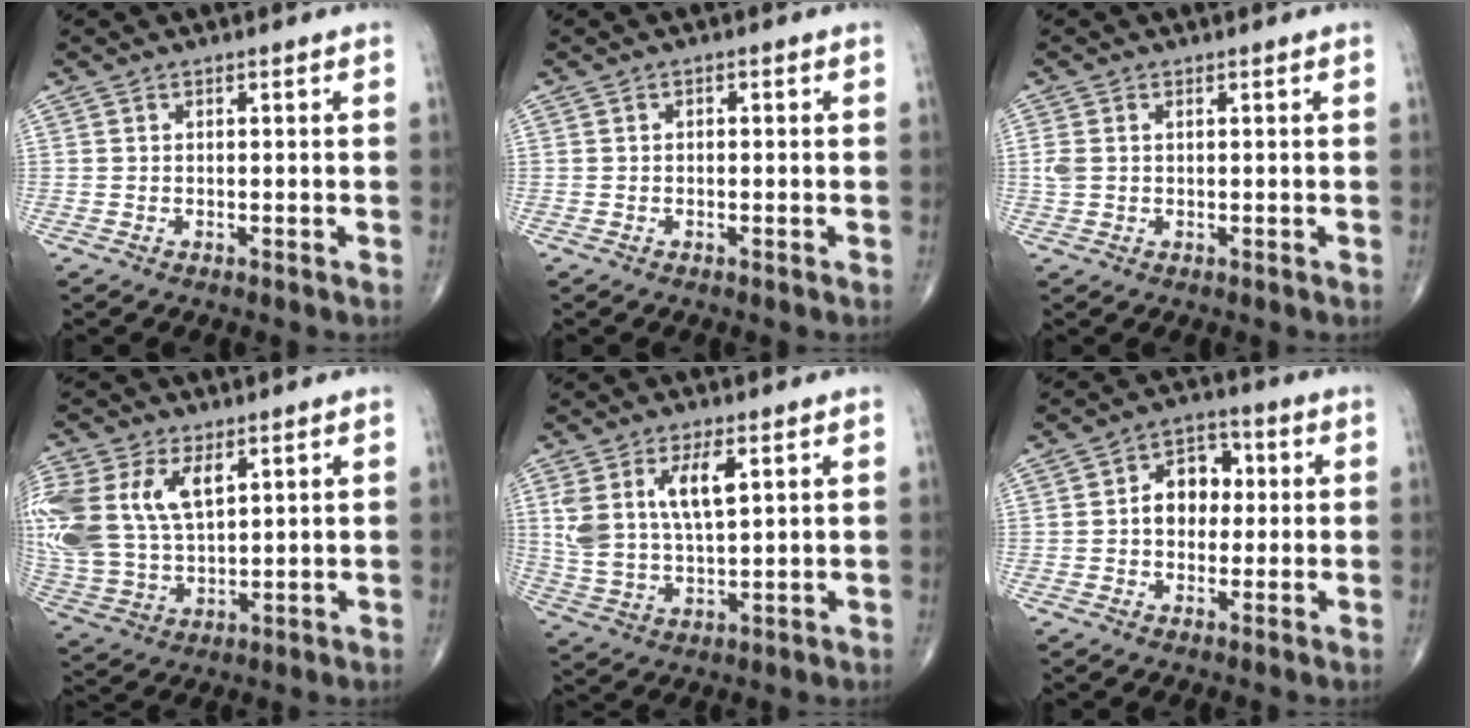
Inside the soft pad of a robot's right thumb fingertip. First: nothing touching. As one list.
[{"total": 0.7, "force": [0.0, 0.5, 0.5], "torque": [-0.002, 0.002, -0.002]}, {"total": 2.5, "force": [0.4, 1.7, 1.8], "torque": [-0.056, 0.009, 0.011]}, {"total": 20.5, "force": [7.1, 12.6, 14.6], "torque": [-0.345, 0.005, 0.144]}, {"total": 10.6, "force": [3.9, 4.6, 8.7], "torque": [-0.170, -0.014, 0.082]}, {"total": 8.3, "force": [0.5, 6.2, 5.5], "torque": [-0.054, 0.023, -0.001]}]